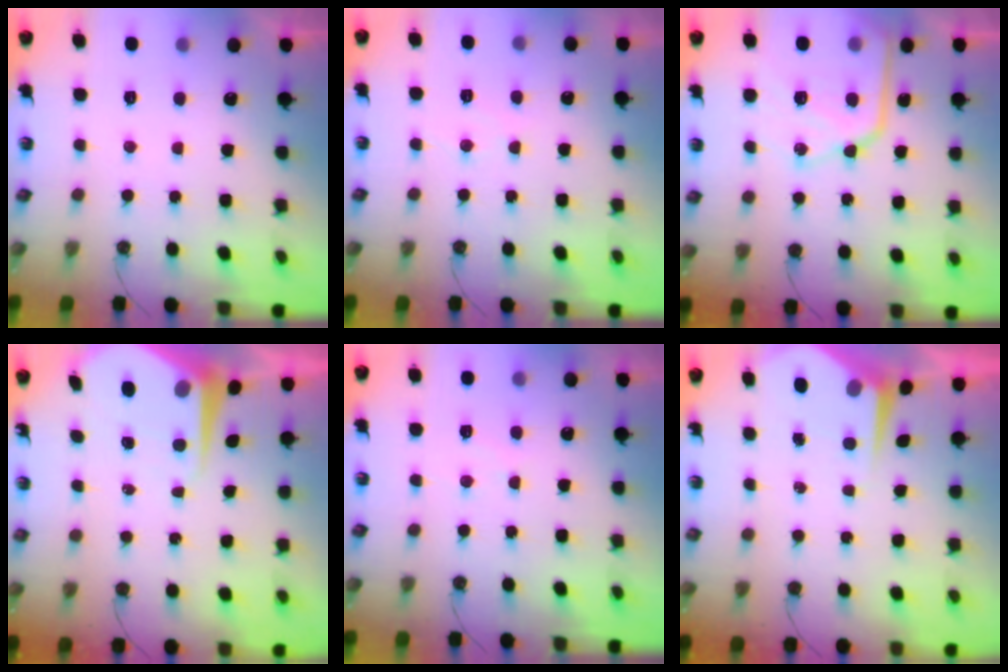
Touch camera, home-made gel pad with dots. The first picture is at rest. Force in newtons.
{"total": 5.5, "press": 5.5, "slide": 0.4}
{"total": 17.0, "press": 16.9, "slide": 1.6}
{"total": 8.3, "press": 8.2, "slide": 0.8}
{"total": 6.0, "press": 5.9, "slide": 0.5}
{"total": 5.0, "press": 5.0, "slide": 0.6}